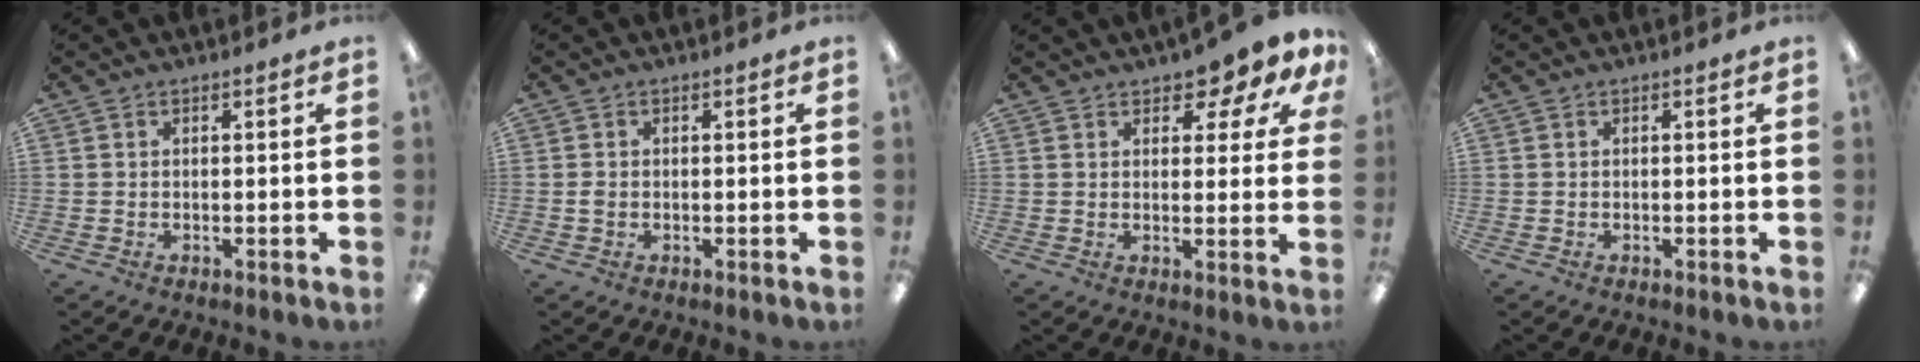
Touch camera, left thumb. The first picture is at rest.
{"total": 1.1, "force": [-0.1, 0.8, 0.8], "torque": [-0.016, 0.003, -0.003]}
{"total": 5.9, "force": [4.2, 2.5, 3.3], "torque": [-0.036, -0.026, 0.068]}
{"total": 0.0}